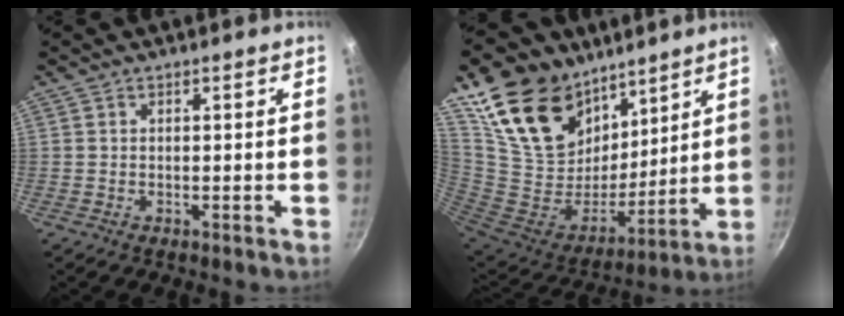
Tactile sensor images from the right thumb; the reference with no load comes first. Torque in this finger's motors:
{"motor_torque": [-2.00, 3.02, 0.98, 1.79, 0.15]}